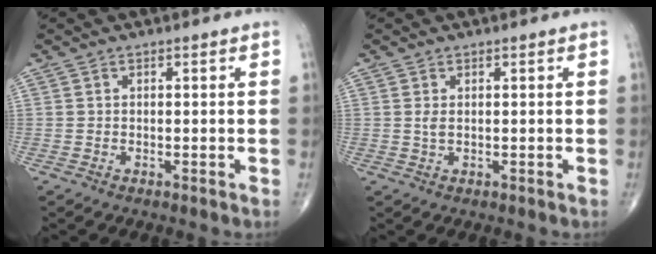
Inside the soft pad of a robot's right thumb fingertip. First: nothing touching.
{"total": 1.2, "force": [0.3, 0.5, 1.1], "torque": [-0.025, 0.001, 0.011]}